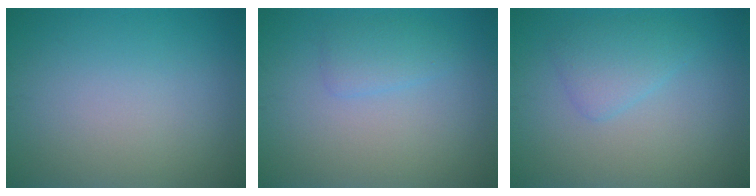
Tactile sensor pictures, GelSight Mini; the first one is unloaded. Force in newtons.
{"total": 1.8, "press": 1.8, "slide": 0.0}
{"total": 2.4, "press": 2.4, "slide": 0.1}